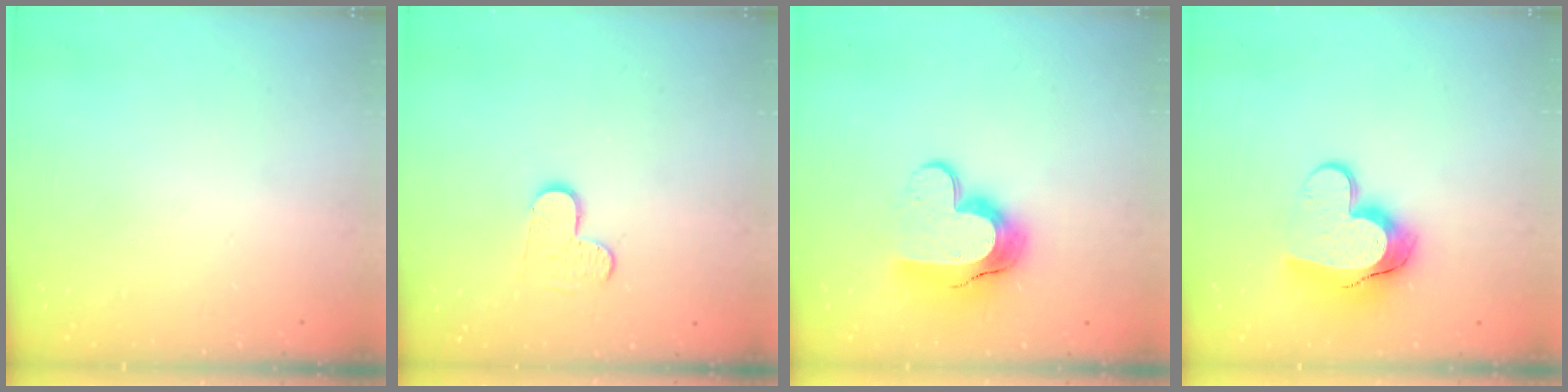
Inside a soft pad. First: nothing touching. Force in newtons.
{"total": 4.2, "press": 4.2, "slide": 0.4}
{"total": 14.0, "press": 14.0, "slide": 1.0}
{"total": 12.4, "press": 12.3, "slide": 1.1}